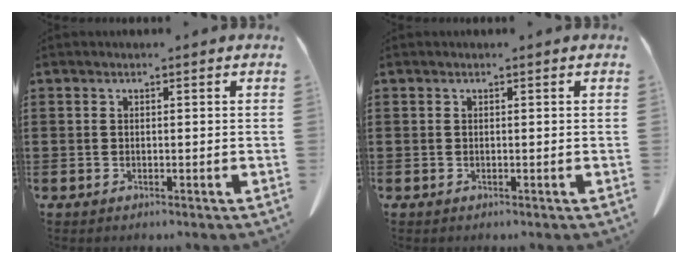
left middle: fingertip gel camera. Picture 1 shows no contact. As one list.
[{"total": 0.0}]